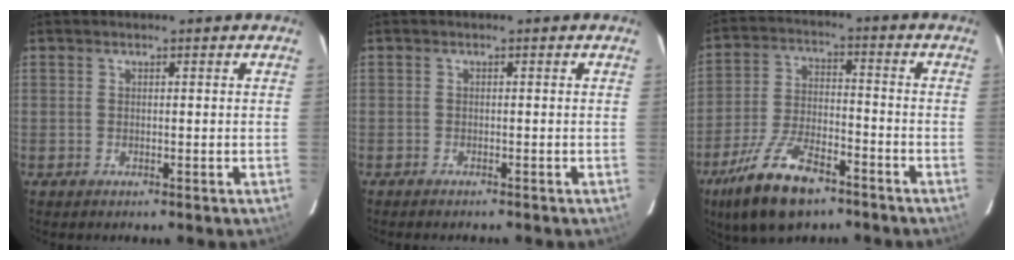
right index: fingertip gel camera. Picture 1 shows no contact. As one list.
[{"total": 1.8, "force": [-1.7, 0.3, 0.6], "torque": [-0.017, -0.007, -0.030]}, {"total": 14.6, "force": [-9.8, 5.6, 9.3], "torque": [-0.204, -0.022, -0.176]}]